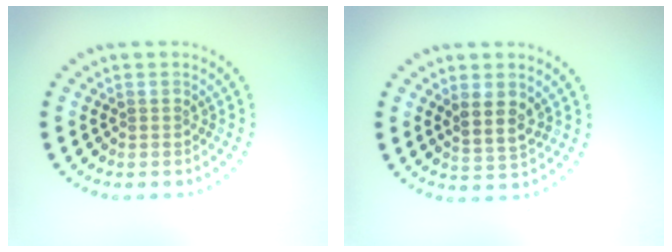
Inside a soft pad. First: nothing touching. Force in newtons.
{"total": 2.4, "press": 2.3, "slide": 0.9}